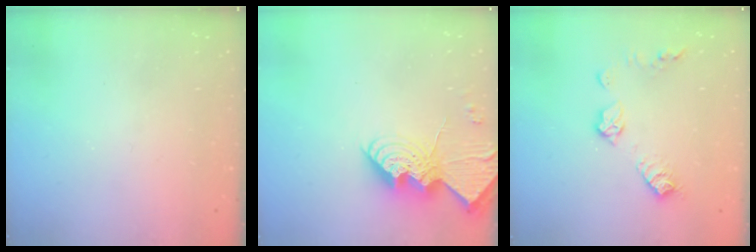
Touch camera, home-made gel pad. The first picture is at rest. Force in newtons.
{"total": 14.7, "press": 14.6, "slide": 1.4}
{"total": 9.4, "press": 9.4, "slide": 0.2}